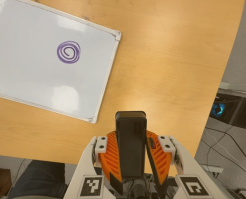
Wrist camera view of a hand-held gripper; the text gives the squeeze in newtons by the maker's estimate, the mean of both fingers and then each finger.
{"total": 10.1, "left": 8.1, "right": 12.1}